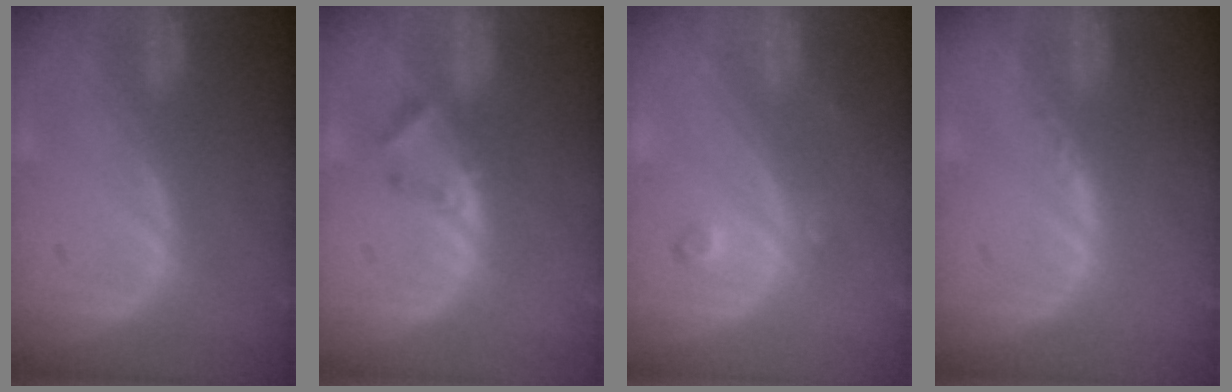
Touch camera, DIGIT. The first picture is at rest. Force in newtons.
{"total": 2.9, "press": 2.6, "slide": 1.1}
{"total": 2.5, "press": 2.1, "slide": 1.3}
{"total": 0.8, "press": 0.6, "slide": 0.4}